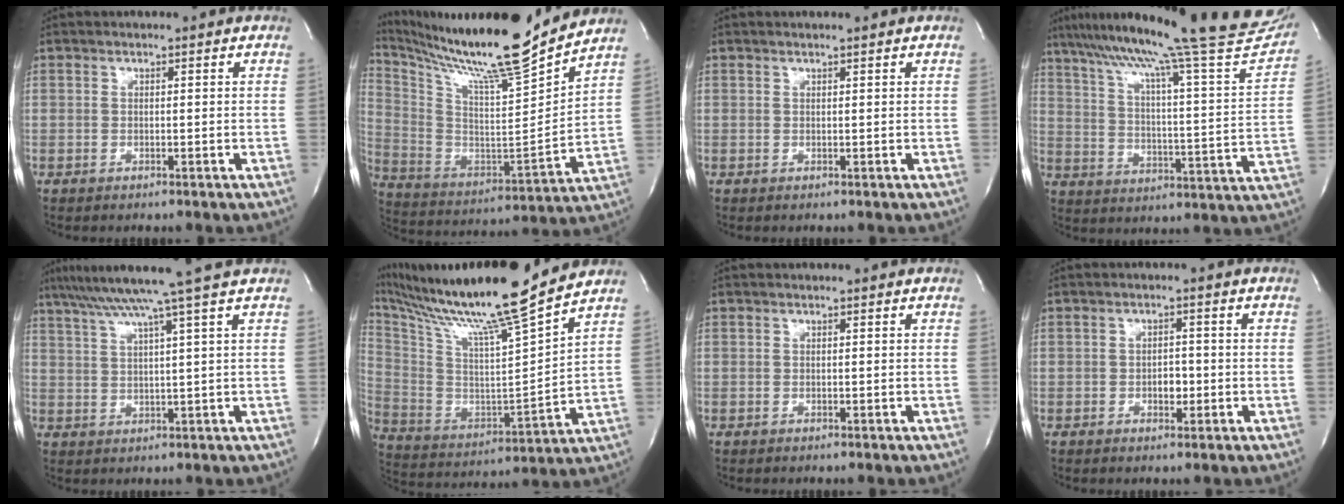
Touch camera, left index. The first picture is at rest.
{"total": 21.3, "force": [18.8, -0.7, 10.0], "torque": [-0.203, -0.049, 0.316]}
{"total": 1.1, "force": [1.0, -0.2, 0.5], "torque": [-0.011, 0.006, 0.019]}
{"total": 30.3, "force": [25.2, 0.9, 16.7], "torque": [-0.264, -0.048, 0.337]}
{"total": 11.2, "force": [8.7, -2.8, 6.4], "torque": [-0.107, 0.000, 0.128]}
{"total": 22.3, "force": [18.6, -1.3, 12.1], "torque": [-0.238, -0.030, 0.321]}
{"total": 0.0}
{"total": 2.3, "force": [-0.6, 1.4, 1.8], "torque": [-0.026, 0.004, -0.006]}